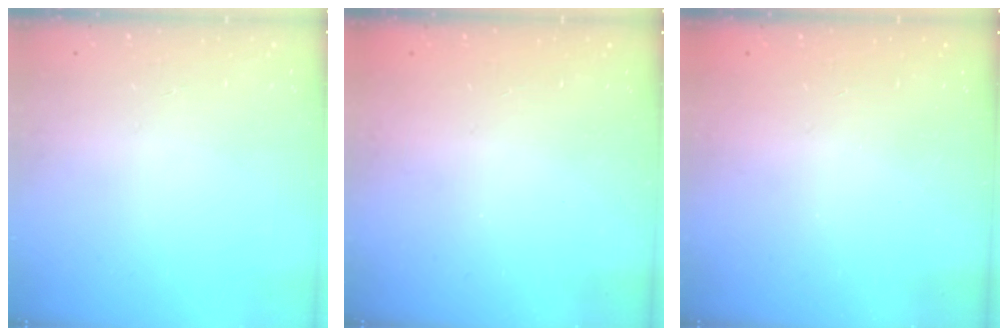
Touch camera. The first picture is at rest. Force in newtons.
{"total": 2.3, "press": 2.2, "slide": 0.8}
{"total": 2.4, "press": 2.3, "slide": 0.8}